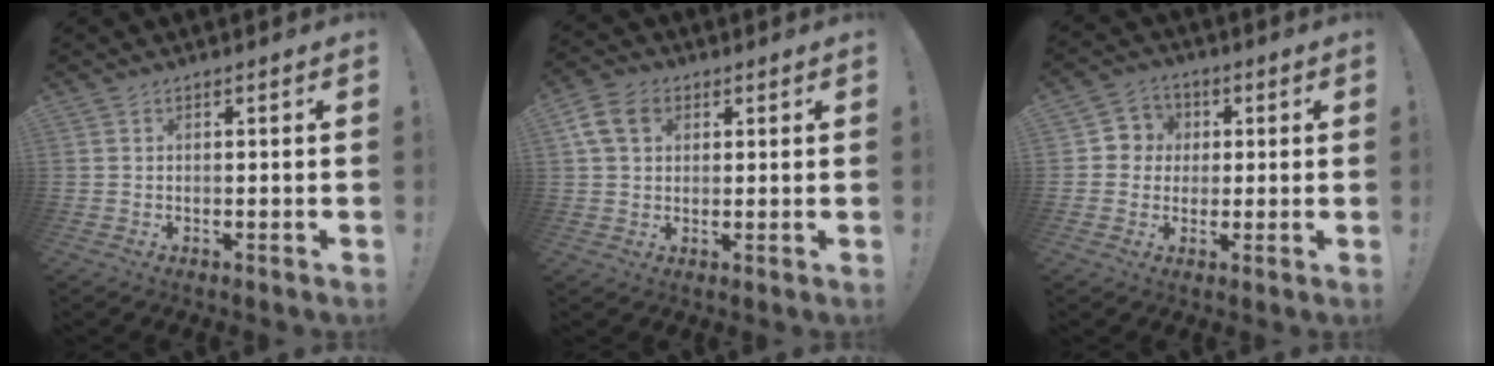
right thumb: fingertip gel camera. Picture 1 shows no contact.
{"total": 9.2, "force": [3.5, 6.8, 5.1], "torque": [-0.089, 0.000, 0.071]}
{"total": 7.1, "force": [0.1, 7.0, 1.3], "torque": [-0.016, 0.008, 0.006]}